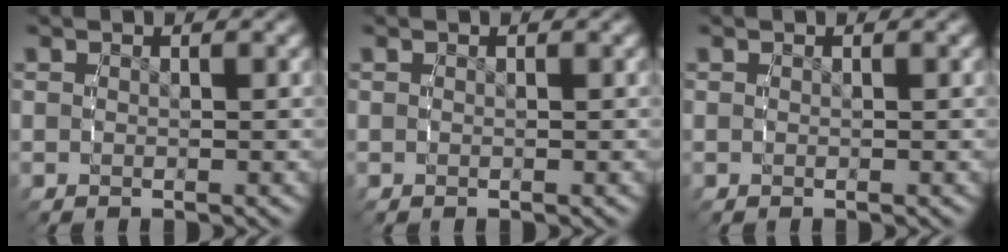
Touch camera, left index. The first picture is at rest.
{"total": 0.0}
{"total": 0.0}